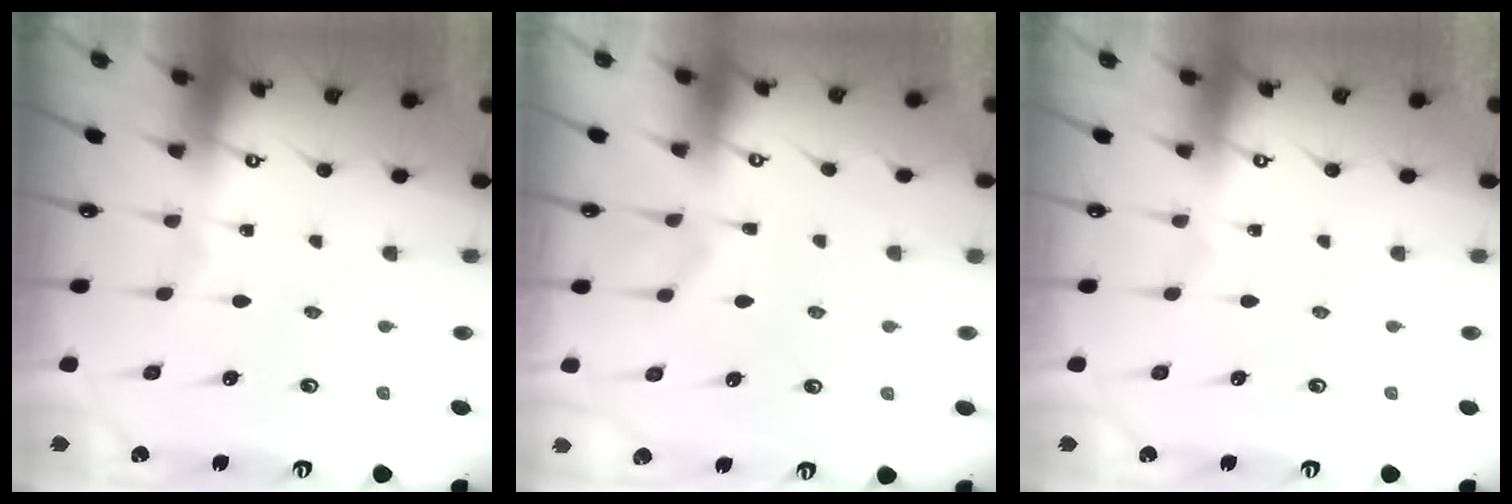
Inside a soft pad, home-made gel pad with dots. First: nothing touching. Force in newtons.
{"total": 1.3, "press": 0.5, "slide": 1.2}
{"total": 0.0}